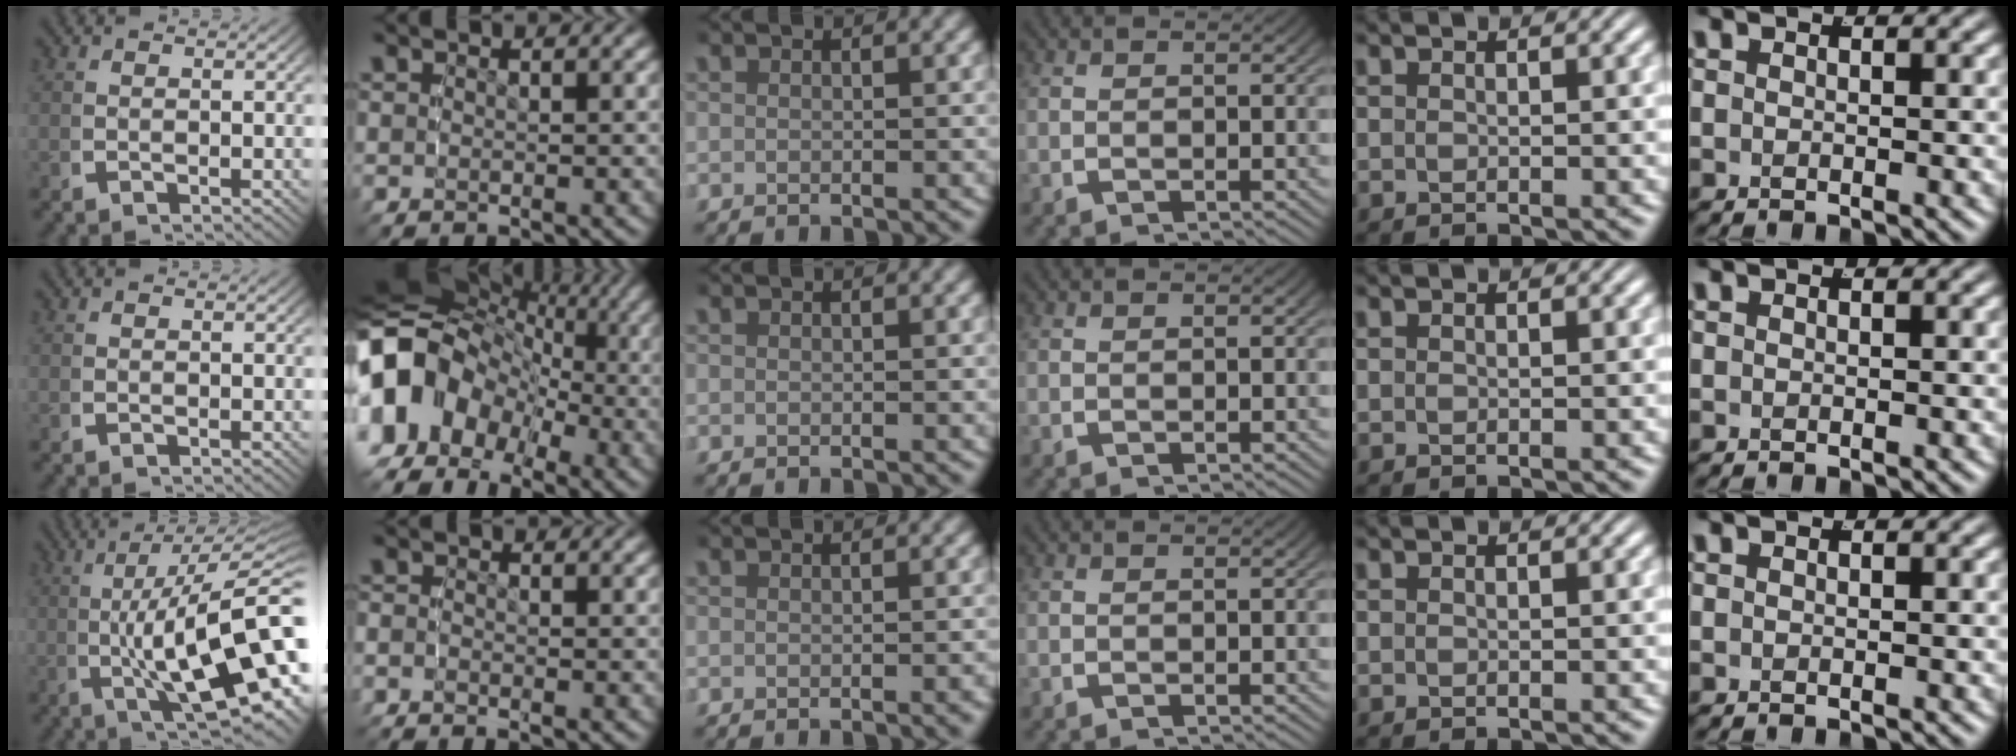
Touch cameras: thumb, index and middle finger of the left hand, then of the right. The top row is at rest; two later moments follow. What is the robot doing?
{"motion": "lift_and_place", "object": "toy banana"}